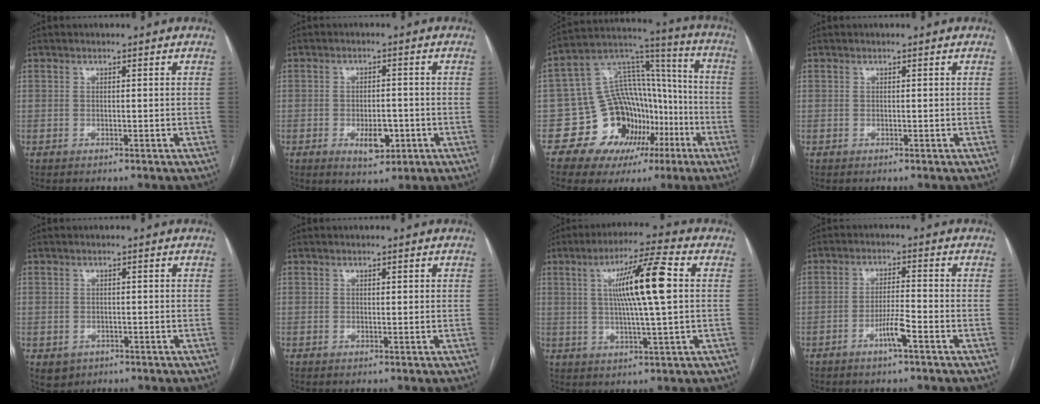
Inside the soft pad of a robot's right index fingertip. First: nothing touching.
{"total": 5.1, "force": [-1.9, 2.4, 4.0], "torque": [-0.061, -0.001, -0.020]}
{"total": 16.9, "force": [-6.5, 13.3, 8.0], "torque": [-0.113, 0.079, -0.090]}
{"total": 0.0}
{"total": 3.2, "force": [-1.2, 2.9, 0.7], "torque": [-0.007, 0.002, -0.010]}
{"total": 0.5, "force": [0.2, 0.2, 0.4], "torque": [-0.006, 0.001, 0.002]}
{"total": 11.7, "force": [2.1, 0.0, 11.5], "torque": [-0.200, 0.010, 0.034]}
{"total": 4.1, "force": [-2.3, -0.1, 3.4], "torque": [-0.068, -0.003, -0.045]}